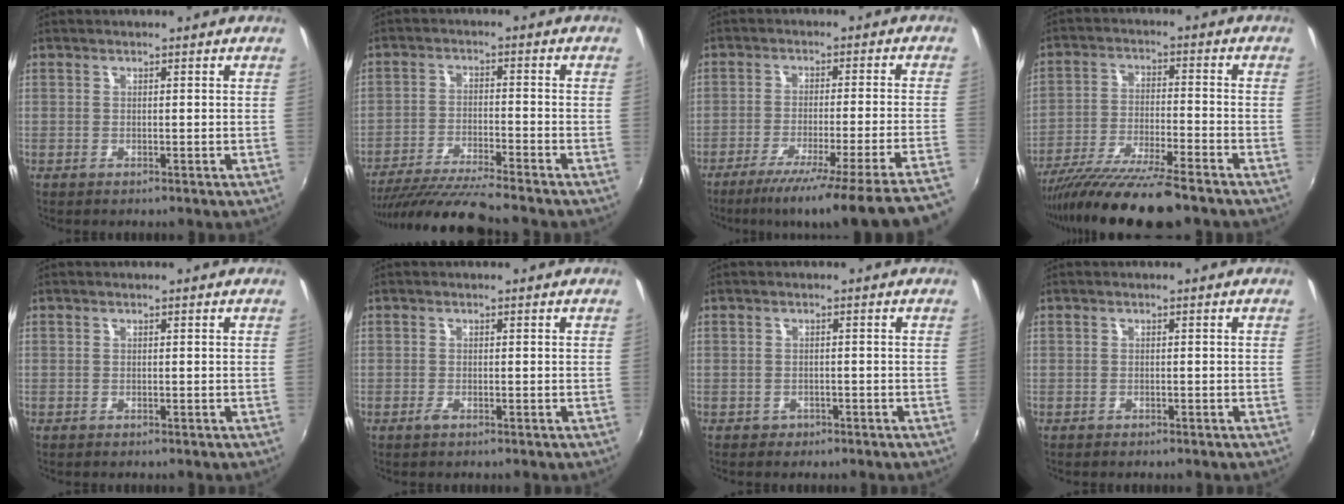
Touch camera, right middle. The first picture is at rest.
{"total": 11.6, "force": [-10.4, -0.6, 5.0], "torque": [-0.116, -0.021, -0.188]}
{"total": 20.8, "force": [-17.3, -3.3, 11.0], "torque": [-0.144, -0.075, -0.252]}
{"total": 15.5, "force": [-12.9, 0.9, 8.6], "torque": [-0.172, -0.041, -0.222]}
{"total": 0.0}
{"total": 0.8, "force": [-0.6, 0.2, 0.6], "torque": [-0.012, -0.003, -0.012]}
{"total": 1.6, "force": [-1.0, 1.2, 0.3], "torque": [-0.011, -0.002, -0.011]}
{"total": 0.7, "force": [-0.6, 0.3, 0.1], "torque": [-0.007, -0.002, -0.010]}